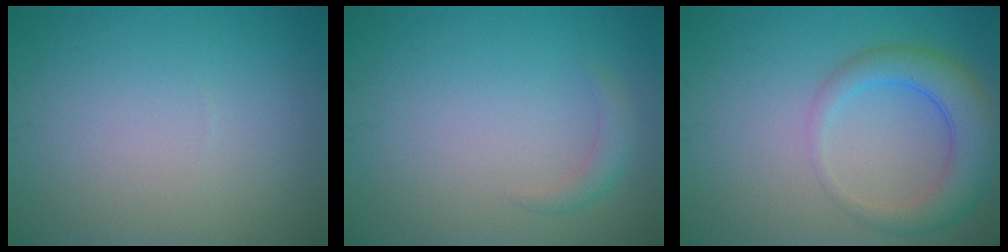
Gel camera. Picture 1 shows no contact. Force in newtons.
{"total": 1.3, "press": 1.3, "slide": 0.1}
{"total": 4.9, "press": 4.9, "slide": 0.2}